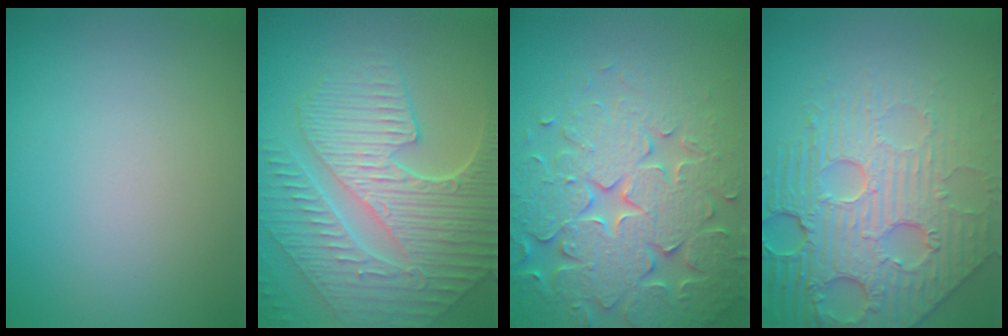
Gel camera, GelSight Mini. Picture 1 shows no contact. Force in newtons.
{"total": 9.1, "press": 6.1, "slide": 6.7}
{"total": 7.8, "press": 7.6, "slide": 1.6}
{"total": 8.4, "press": 5.9, "slide": 5.9}